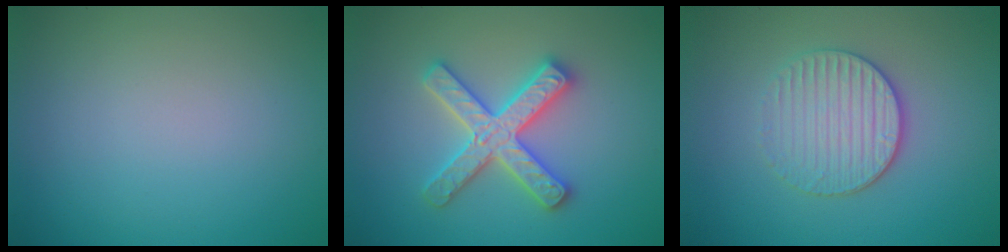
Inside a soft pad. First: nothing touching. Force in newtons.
{"total": 5.1, "press": 5.0, "slide": 0.7}
{"total": 3.5, "press": 3.2, "slide": 1.4}